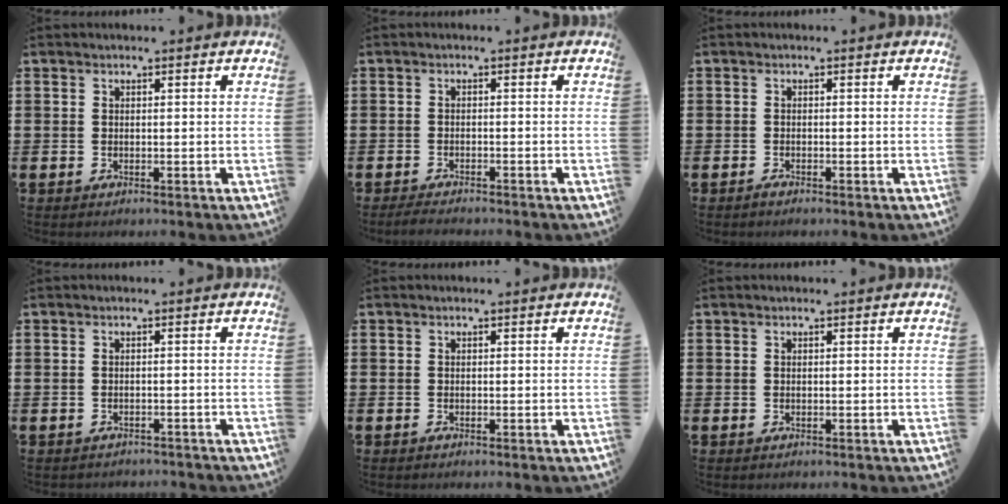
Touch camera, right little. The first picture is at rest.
{"total": 1.4, "force": [-1.3, 0.1, 0.5], "torque": [-0.010, 0.002, -0.026]}
{"total": 0.7, "force": [-0.6, 0.1, 0.3], "torque": [-0.007, -0.003, -0.011]}
{"total": 0.8, "force": [-0.8, 0.0, 0.0], "torque": [-0.001, -0.001, -0.016]}
{"total": 0.0}
{"total": 0.0}